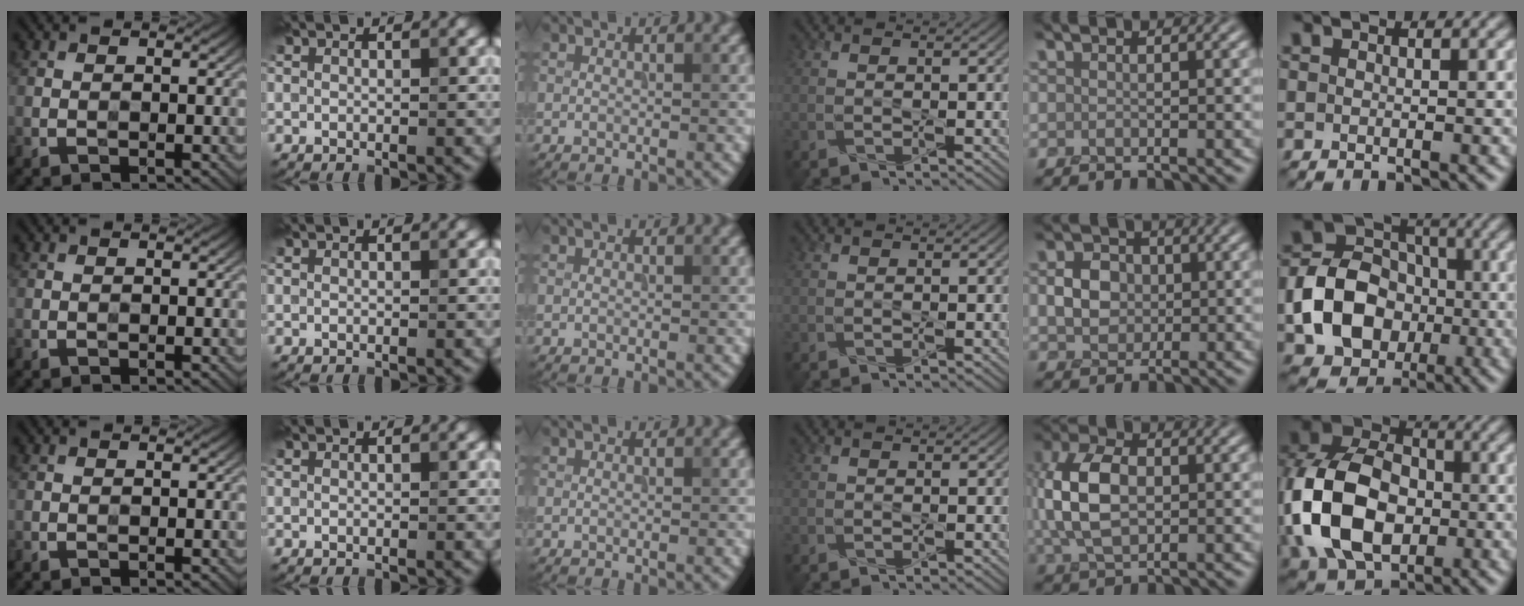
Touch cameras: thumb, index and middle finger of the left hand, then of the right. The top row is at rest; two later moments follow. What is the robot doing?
{"motion": "press", "object": "stapler"}